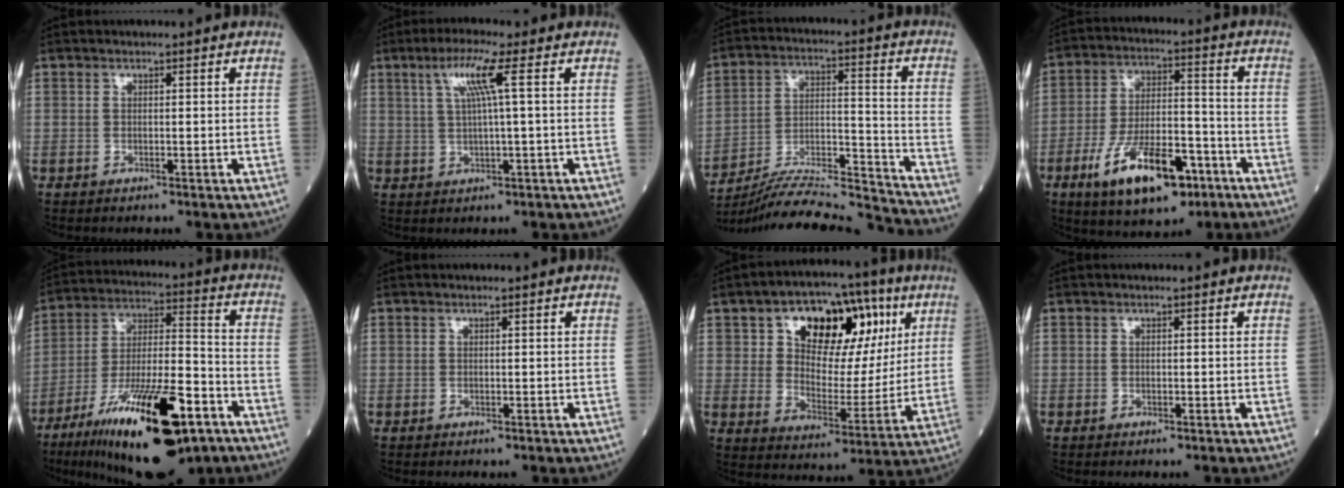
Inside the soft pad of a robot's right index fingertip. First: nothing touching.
{"total": 5.7, "force": [2.0, -0.7, 5.3], "torque": [-0.104, 0.009, 0.039]}
{"total": 18.4, "force": [-17.9, -1.2, 4.2], "torque": [-0.084, 0.015, -0.289]}
{"total": 14.6, "force": [-7.7, 5.4, 11.1], "torque": [-0.202, 0.000, -0.125]}
{"total": 22.7, "force": [-12.7, 5.4, 18.0], "torque": [-0.291, -0.023, -0.208]}
{"total": 0.0}
{"total": 16.6, "force": [7.3, 9.0, 12.0], "torque": [-0.162, 0.027, 0.119]}
{"total": 0.0}